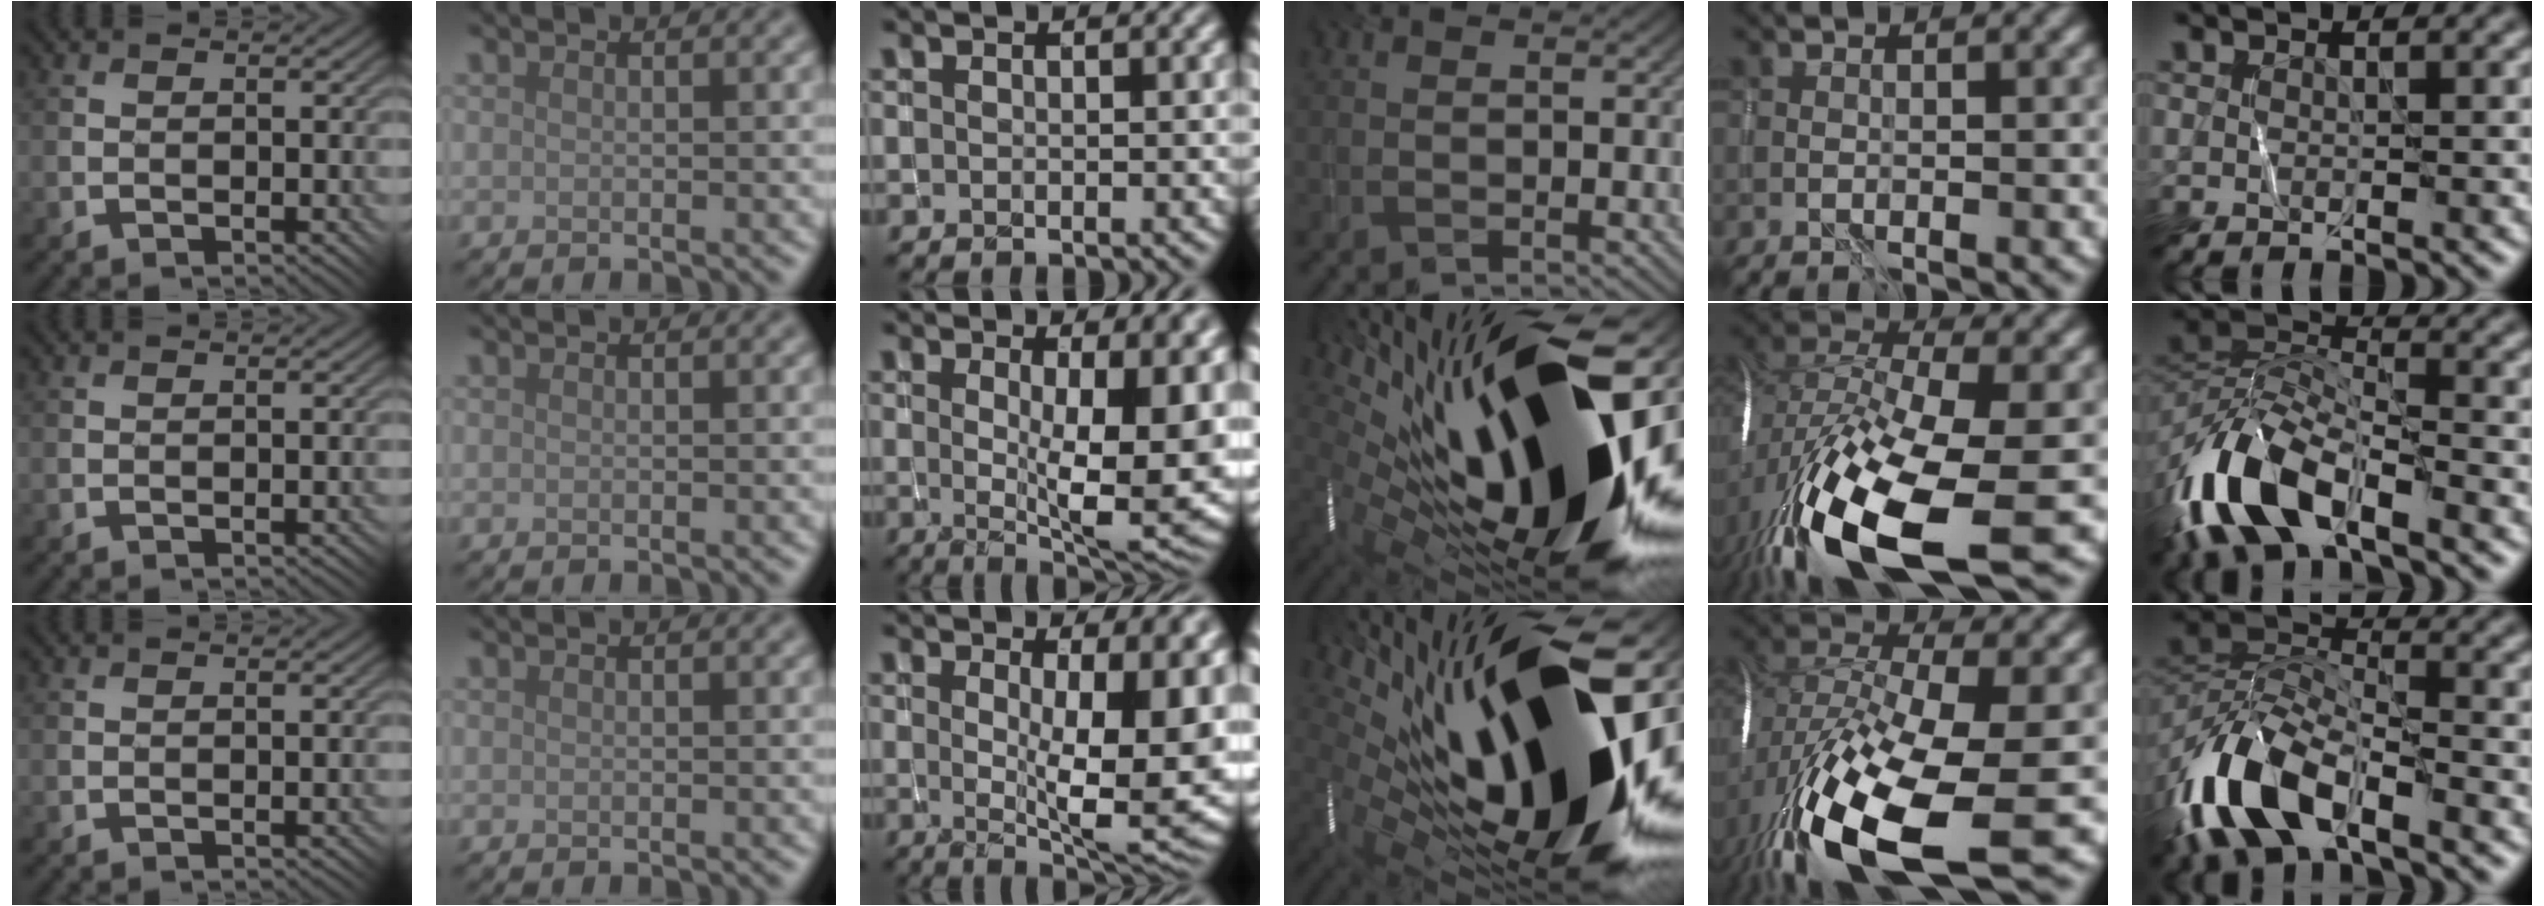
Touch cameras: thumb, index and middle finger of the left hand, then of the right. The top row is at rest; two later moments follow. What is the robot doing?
{"motion": "wrap", "object": "thread"}